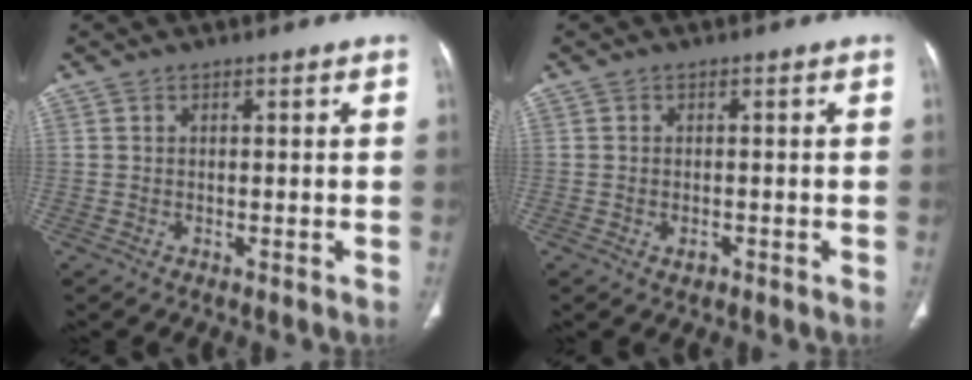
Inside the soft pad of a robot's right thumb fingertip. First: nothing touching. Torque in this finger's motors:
{"motor_torque": [-0.38, 0.00, 0.25, 0.36, -0.02]}